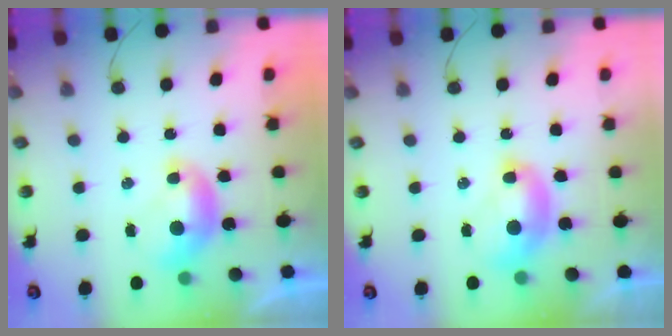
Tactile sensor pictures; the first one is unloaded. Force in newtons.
{"total": 2.0, "press": 2.0, "slide": 0.0}